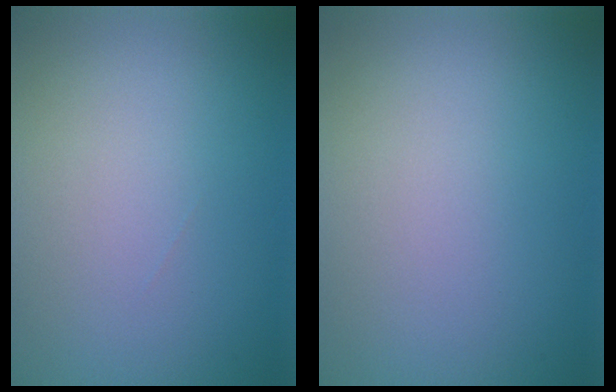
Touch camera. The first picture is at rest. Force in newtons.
{"total": 0.0}